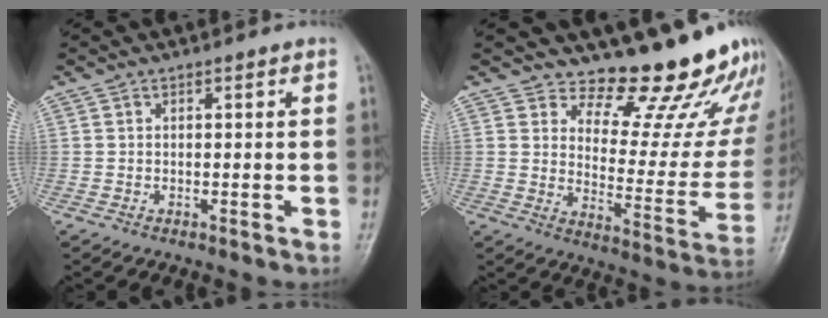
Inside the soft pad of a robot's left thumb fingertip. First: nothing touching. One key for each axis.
{"total": 17.5, "fx": 15.7, "fy": 4.9, "fz": 5.8, "tx": -0.019, "ty": -0.163, "tz": 0.200}